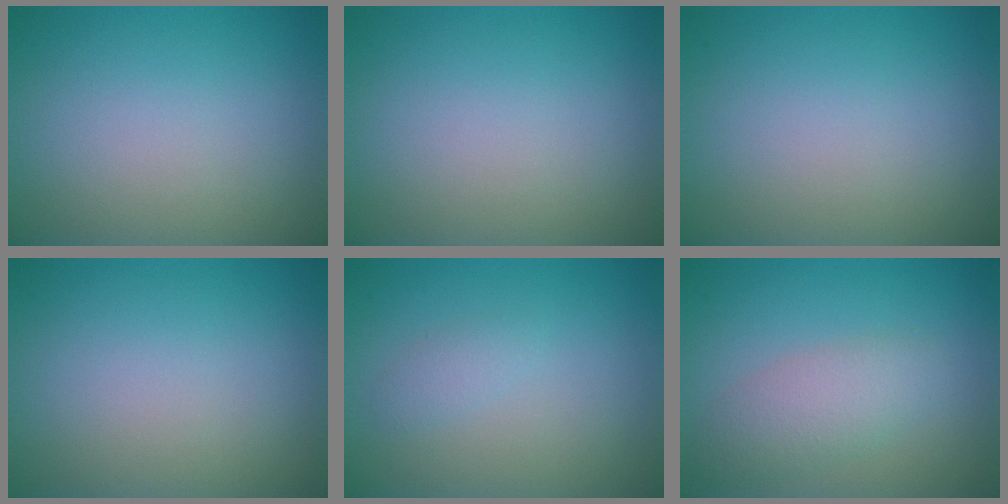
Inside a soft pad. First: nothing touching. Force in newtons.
{"total": 0.0}
{"total": 0.0}
{"total": 0.0}
{"total": 1.1, "press": 1.1, "slide": 0.0}
{"total": 3.2, "press": 3.2, "slide": 0.3}